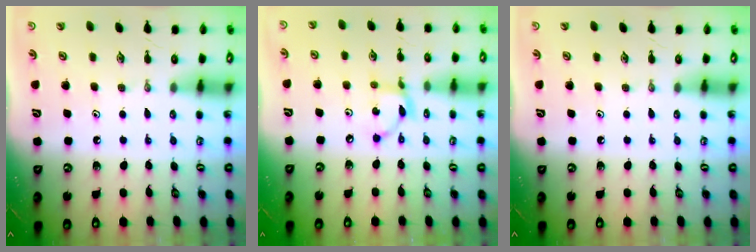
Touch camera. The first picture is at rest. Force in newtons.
{"total": 6.1, "press": 6.1, "slide": 0.1}
{"total": 0.0}